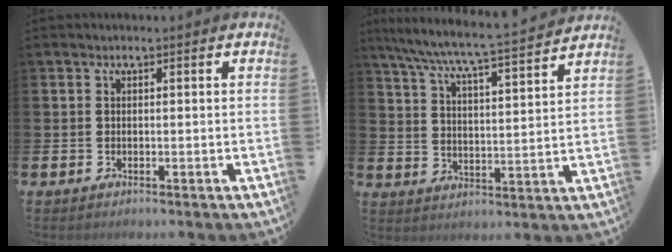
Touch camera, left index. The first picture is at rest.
{"total": 7.2, "force": [6.8, -0.1, 2.3], "torque": [-0.074, -0.057, 0.114]}